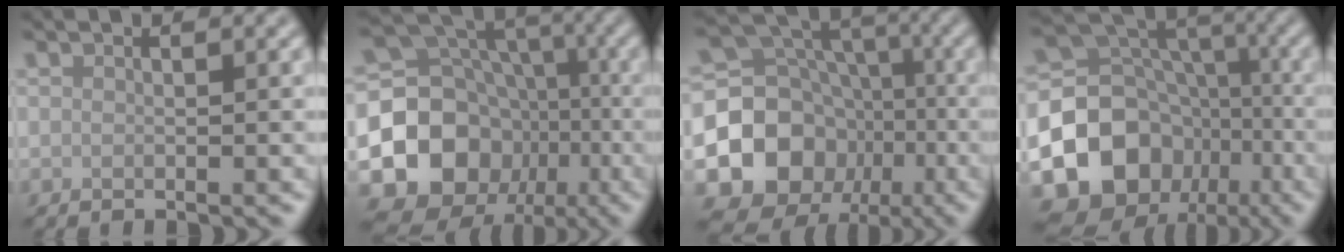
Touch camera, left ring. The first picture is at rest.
{"total": 13.0, "force": [-4.4, 11.0, 5.3], "torque": [-0.111, 0.006, -0.097]}
{"total": 10.4, "force": [-3.5, 8.8, 4.3], "torque": [-0.085, 0.000, -0.070]}
{"total": 13.7, "force": [-5.5, 11.3, 5.6], "torque": [-0.118, 0.001, -0.108]}